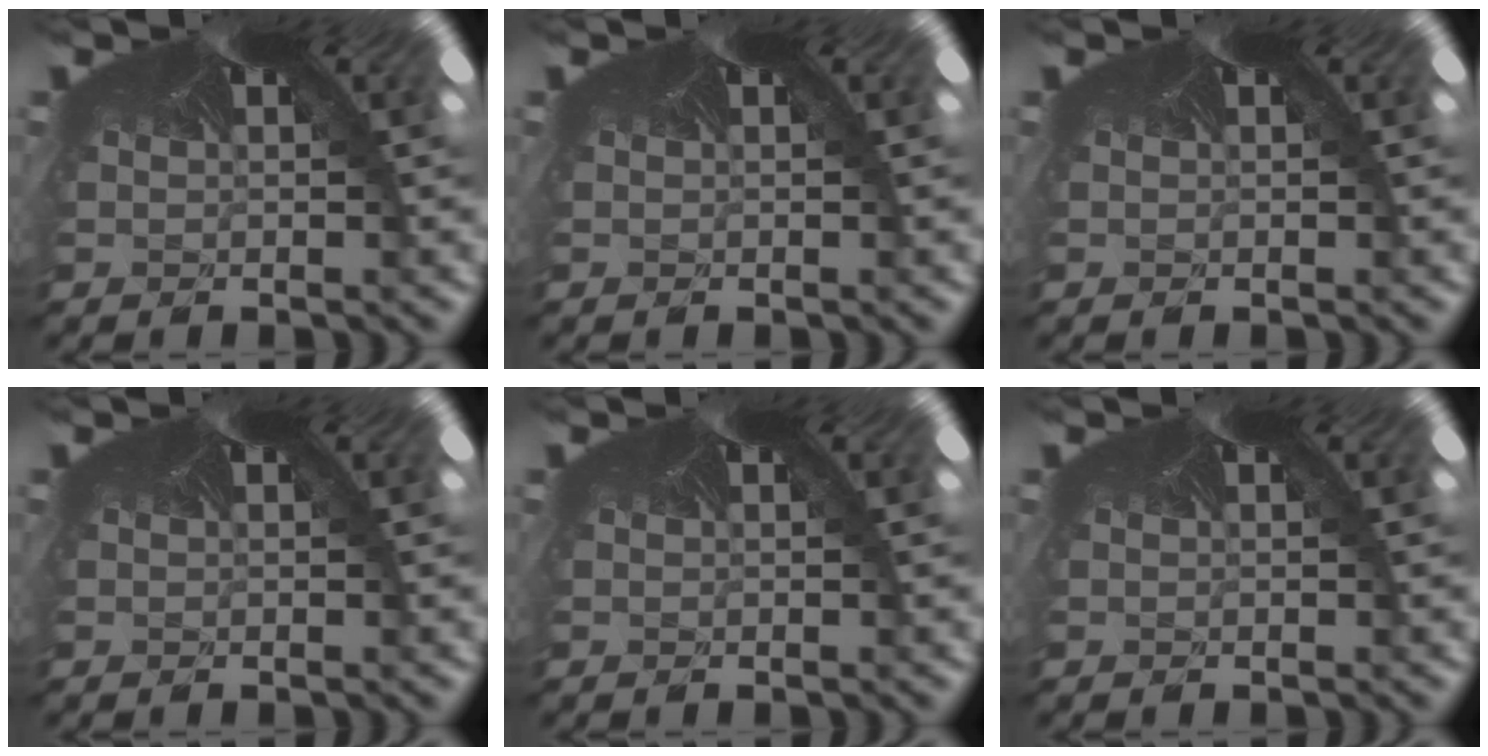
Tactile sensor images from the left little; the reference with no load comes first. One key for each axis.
{"total": 0.0}
{"total": 0.0}
{"total": 0.0}
{"total": 0.0}
{"total": 0.0}